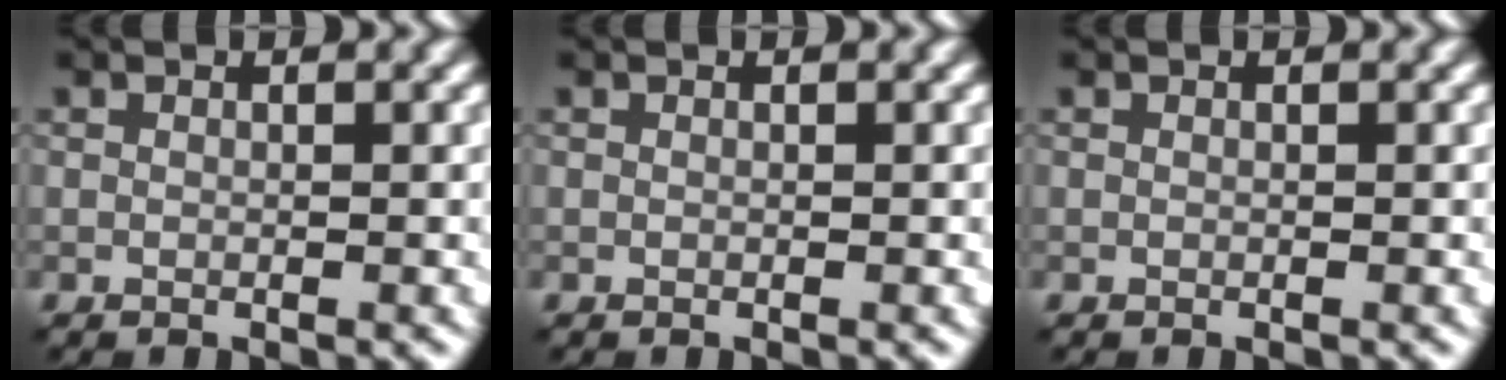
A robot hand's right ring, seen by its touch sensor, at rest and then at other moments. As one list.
[{"total": 0.0}, {"total": 0.0}]